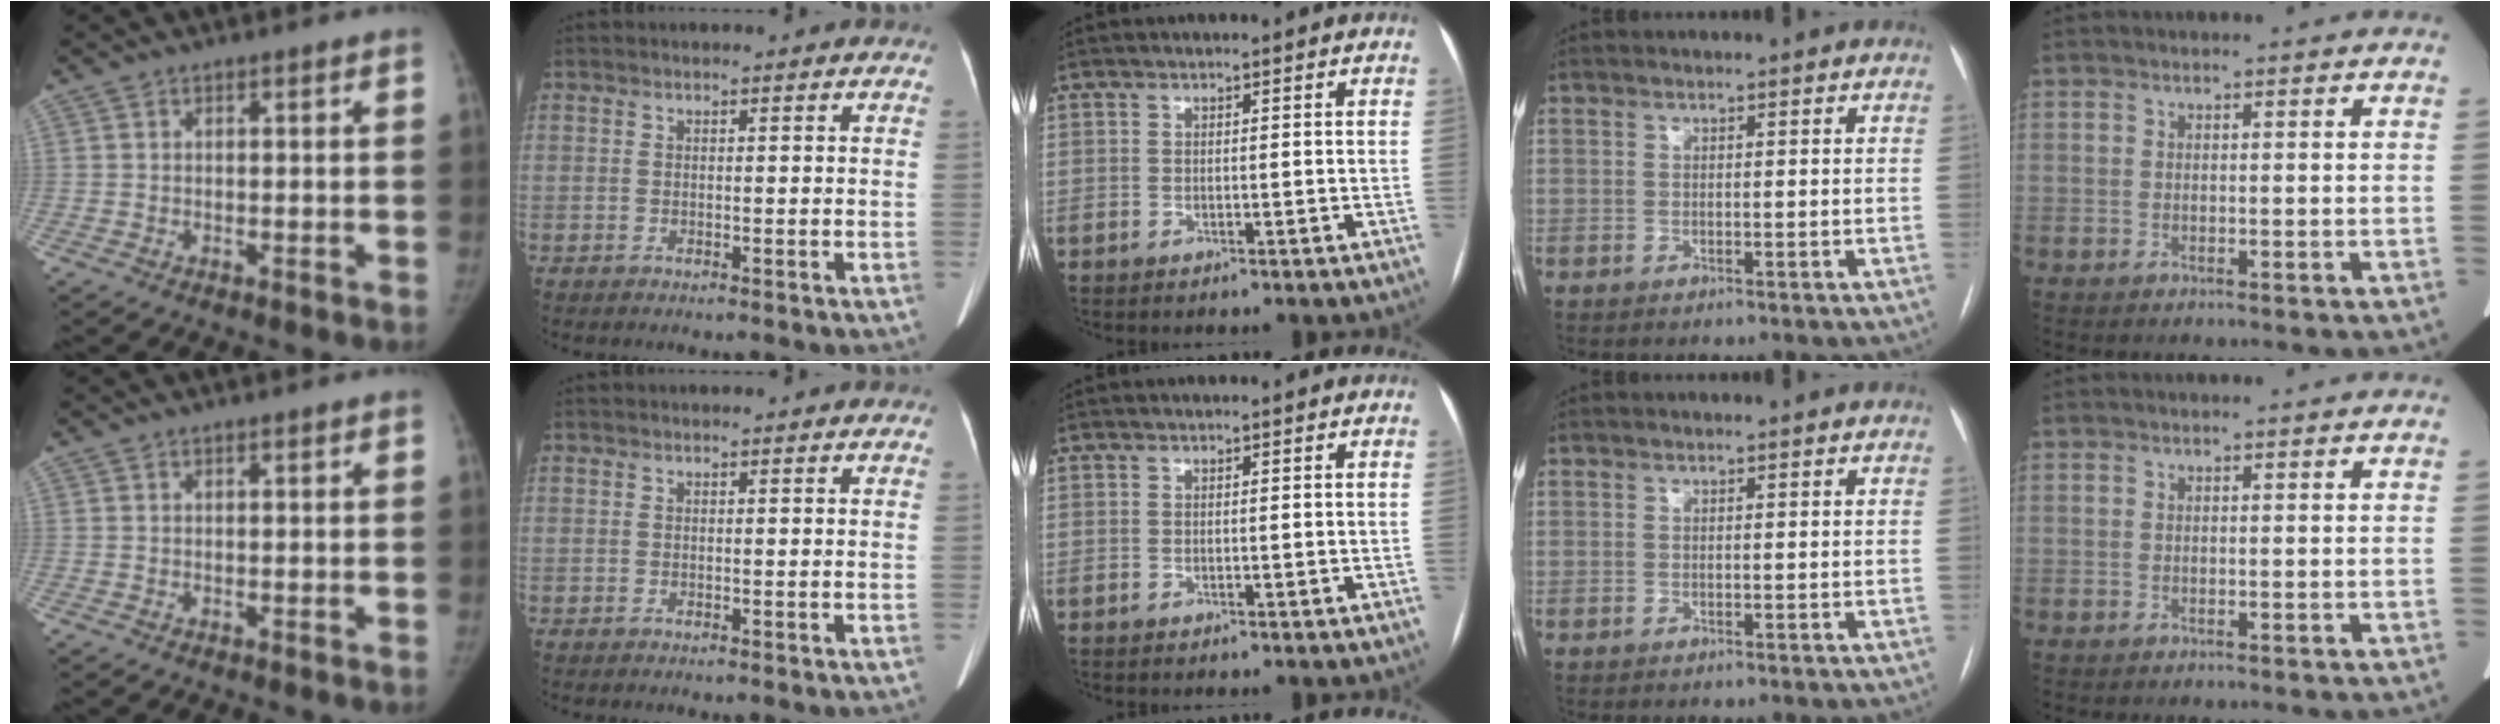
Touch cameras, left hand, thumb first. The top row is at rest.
{"index": {"total": 0.6, "force": [0.5, 0.0, 0.2], "torque": [-0.009, 0.011, 0.008]}}